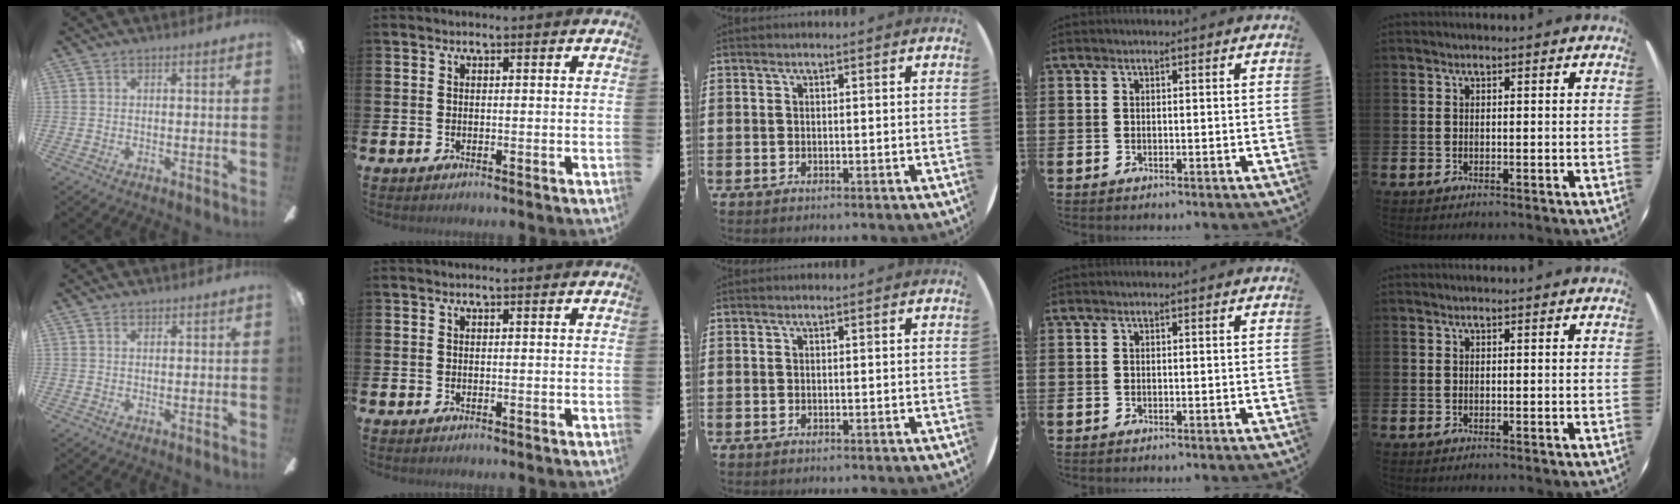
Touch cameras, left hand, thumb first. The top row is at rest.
{"thumb": {"total": 0.8, "force": [0.6, 0.4, 0.3], "torque": [-0.006, 0.001, 0.012]}}